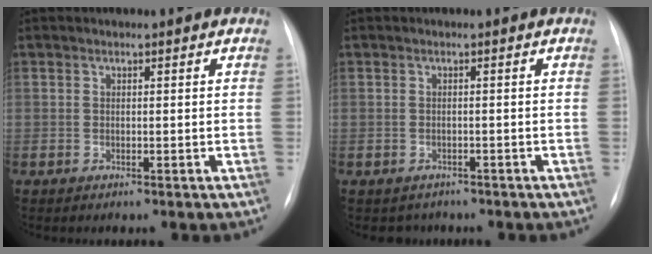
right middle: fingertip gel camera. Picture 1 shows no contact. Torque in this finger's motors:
{"motor_torque": [0.23, -0.31, -0.02, -0.01]}